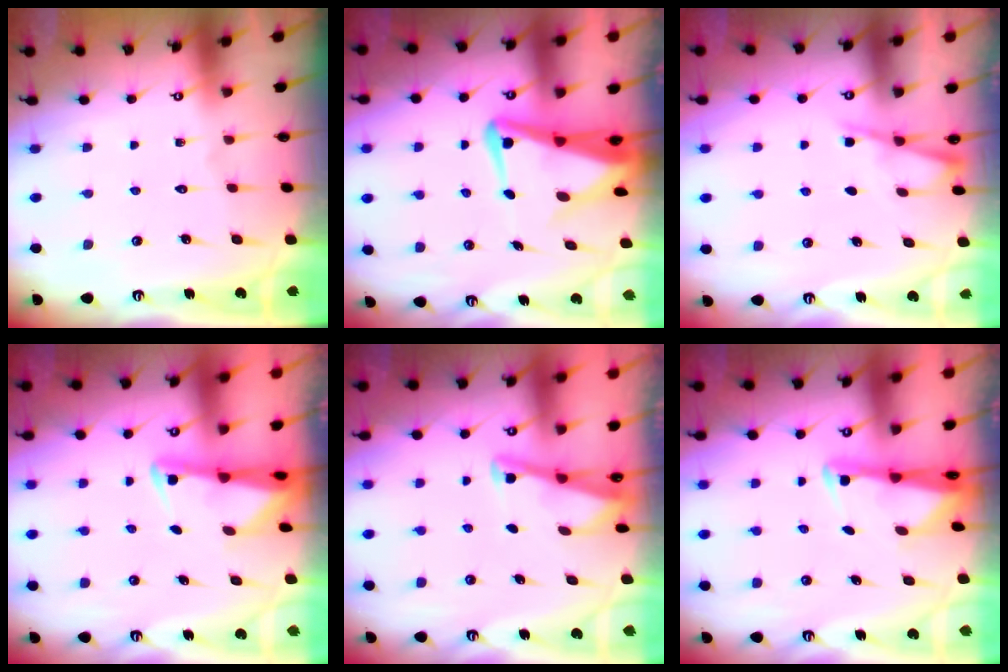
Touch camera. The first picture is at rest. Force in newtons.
{"total": 6.8, "press": 6.6, "slide": 1.6}
{"total": 2.7, "press": 2.7, "slide": 0.3}
{"total": 2.3, "press": 2.2, "slide": 0.4}
{"total": 2.9, "press": 2.9, "slide": 0.4}
{"total": 2.7, "press": 2.7, "slide": 0.5}